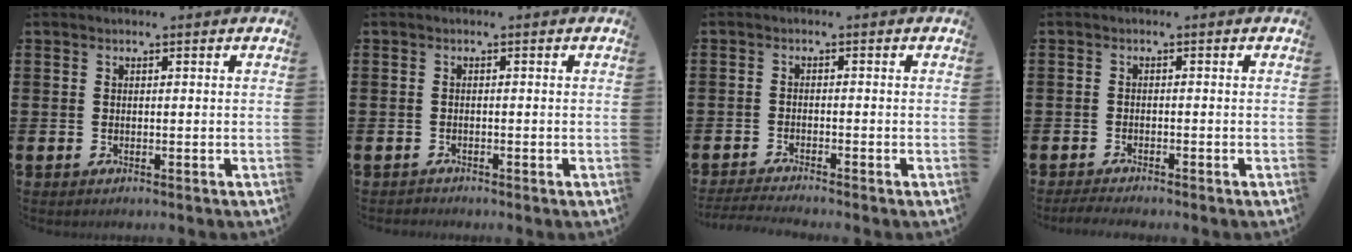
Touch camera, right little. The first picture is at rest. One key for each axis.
{"total": 0.0}
{"total": 1.4, "fx": -1.3, "fy": -0.3, "fz": 0.3, "tx": -0.003, "ty": 0.002, "tz": -0.026}
{"total": 1.6, "fx": -1.5, "fy": 0.1, "fz": 0.4, "tx": -0.008, "ty": 0.005, "tz": -0.031}